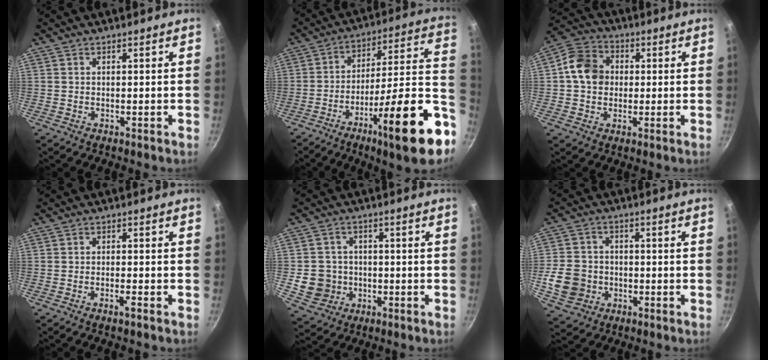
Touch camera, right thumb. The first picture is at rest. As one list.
[{"total": 22.6, "force": [-8.8, 4.4, 20.4], "torque": [-0.258, 0.038, -0.136]}, {"total": 9.5, "force": [0.7, 7.9, 5.1], "torque": [-0.064, 0.014, -0.005]}, {"total": 1.6, "force": [-1.2, 0.1, 1.2], "torque": [-0.024, 0.010, -0.020]}, {"total": 7.8, "force": [-1.5, 7.3, 2.4], "torque": [-0.018, 0.017, -0.015]}, {"total": 9.5, "force": [-2.4, 8.2, 4.1], "torque": [-0.060, 0.018, -0.041]}]